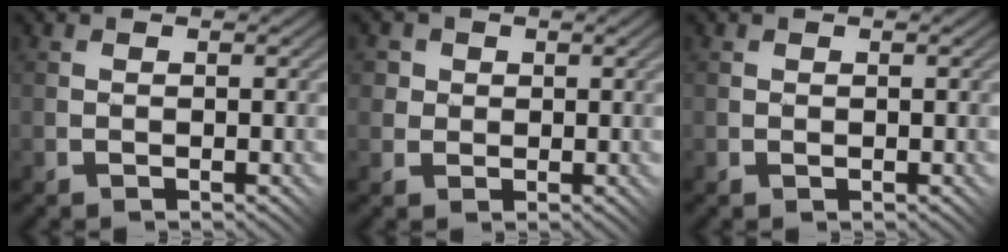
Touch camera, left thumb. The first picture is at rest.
{"total": 4.0, "force": [1.6, 3.5, 0.8], "torque": [-0.025, 0.011, 0.017]}
{"total": 0.0}